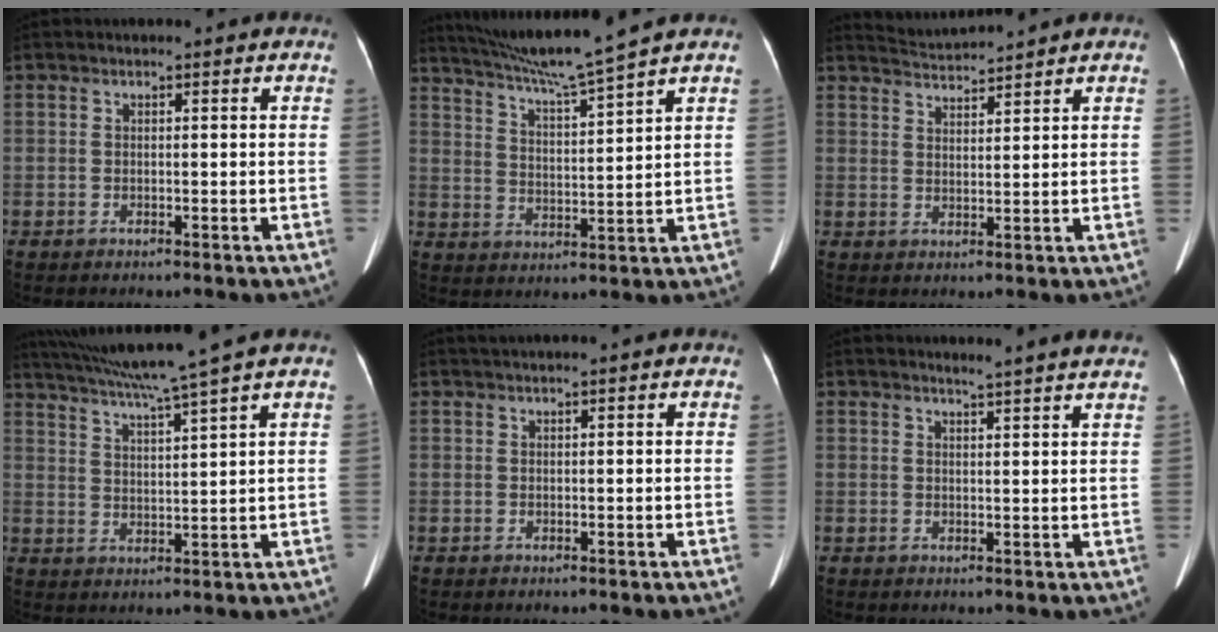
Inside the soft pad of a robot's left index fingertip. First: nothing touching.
{"total": 10.5, "force": [9.1, -2.5, 4.7], "torque": [-0.086, -0.006, 0.161]}
{"total": 4.0, "force": [3.9, -0.9, -0.5], "torque": [0.000, 0.008, 0.078]}
{"total": 10.6, "force": [8.8, -2.5, 5.4], "torque": [-0.097, 0.000, 0.146]}
{"total": 1.4, "force": [1.1, -0.2, 0.9], "torque": [-0.015, 0.021, 0.025]}
{"total": 5.6, "force": [5.1, -0.8, 2.1], "torque": [-0.031, 0.002, 0.050]}